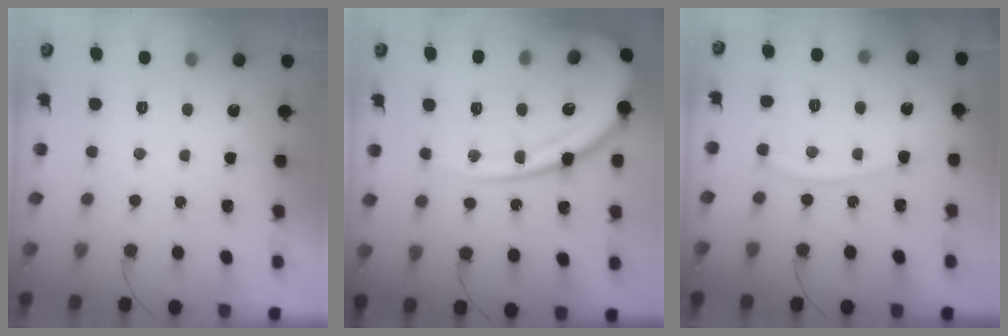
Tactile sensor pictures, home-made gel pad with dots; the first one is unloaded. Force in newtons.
{"total": 25.5, "press": 25.4, "slide": 2.4}
{"total": 9.7, "press": 9.6, "slide": 1.3}